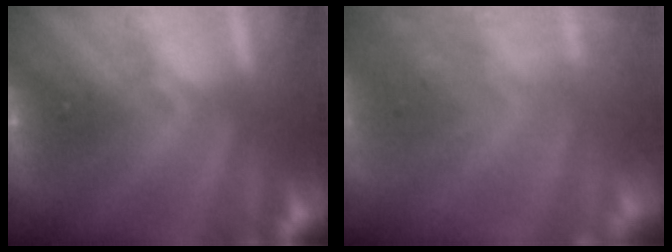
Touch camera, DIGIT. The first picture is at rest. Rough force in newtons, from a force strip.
{"total": 10.9}